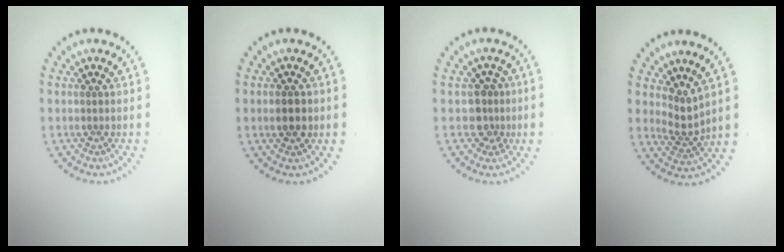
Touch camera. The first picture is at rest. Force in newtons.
{"total": 2.4, "press": 2.4, "slide": 0.1}
{"total": 2.2, "press": 1.9, "slide": 1.1}
{"total": 2.3, "press": 1.5, "slide": 1.7}